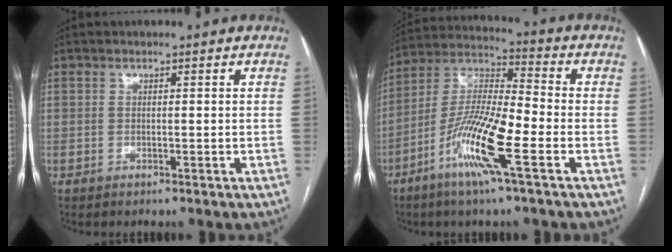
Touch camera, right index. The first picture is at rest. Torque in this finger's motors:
{"motor_torque": [1.71, -0.42, 0.50, 0.14]}